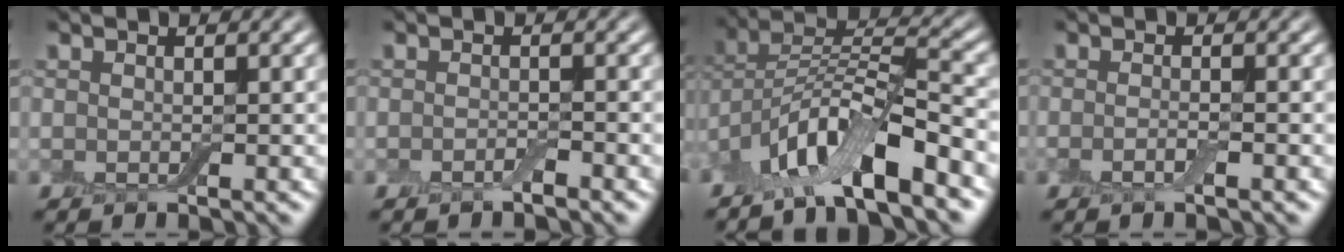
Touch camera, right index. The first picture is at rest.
{"total": 0.8, "force": [-0.6, 0.2, 0.5], "torque": [-0.011, 0.001, -0.012]}
{"total": 9.5, "force": [-6.2, 2.3, 6.8], "torque": [-0.118, 0.009, -0.118]}
{"total": 1.0, "force": [-0.6, 0.1, 0.8], "torque": [-0.019, 0.001, -0.014]}